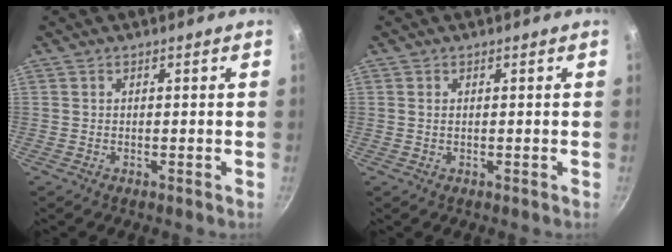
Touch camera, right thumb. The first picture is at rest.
{"total": 0.5, "force": [0.1, 0.3, 0.4], "torque": [-0.008, 0.000, 0.003]}